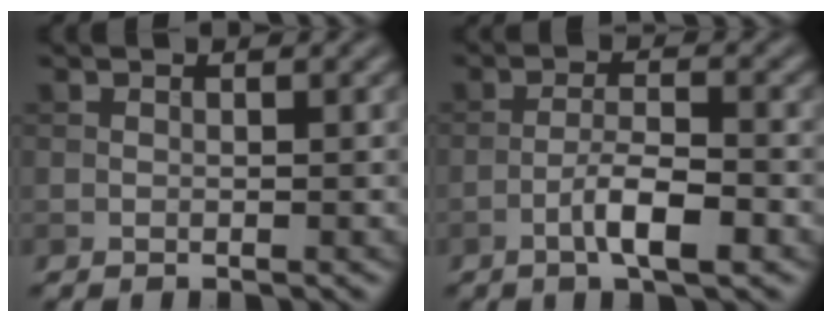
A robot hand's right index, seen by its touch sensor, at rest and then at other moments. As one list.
[{"total": 4.3, "force": [-2.1, 0.9, 3.6], "torque": [-0.066, 0.007, -0.042]}]